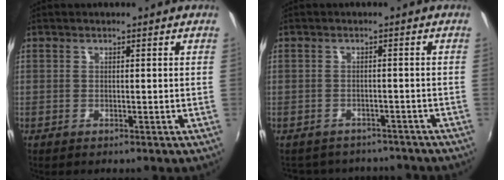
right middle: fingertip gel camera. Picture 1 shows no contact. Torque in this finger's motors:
{"motor_torque": [0.06, -0.18, 0.01, 0.01]}